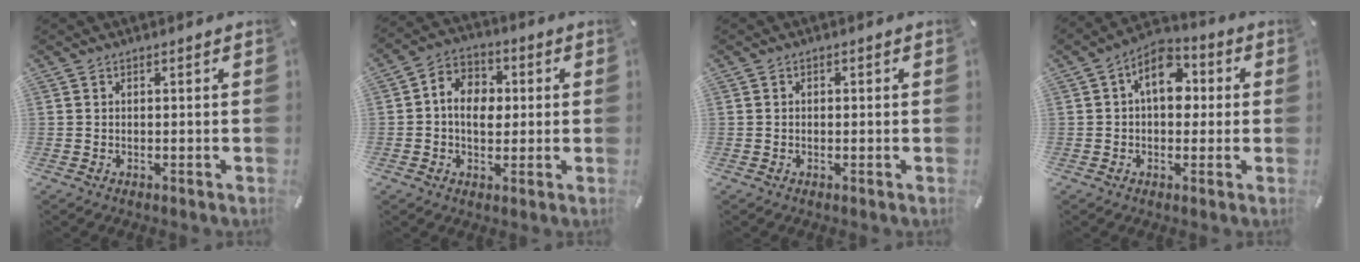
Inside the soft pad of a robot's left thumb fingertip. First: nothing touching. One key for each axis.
{"total": 8.0, "fx": -0.2, "fy": 6.4, "fz": 4.8, "tx": -0.086, "ty": 0.015, "tz": -0.004}
{"total": 0.6, "fx": -0.1, "fy": 0.5, "fz": 0.3, "tx": -0.004, "ty": 0.004, "tz": -0.004}
{"total": 9.7, "fx": 1.7, "fy": 6.4, "fz": 7.1, "tx": -0.095, "ty": 0.003, "tz": 0.028}